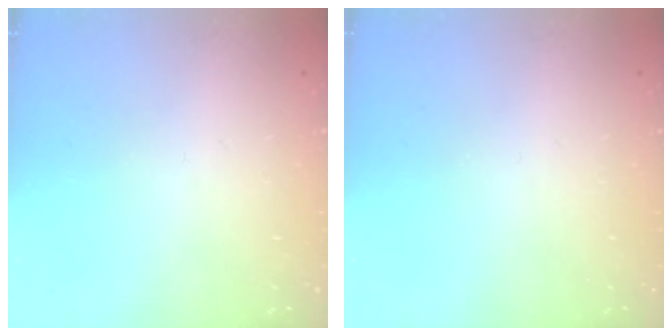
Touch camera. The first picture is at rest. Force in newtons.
{"total": 0.0}